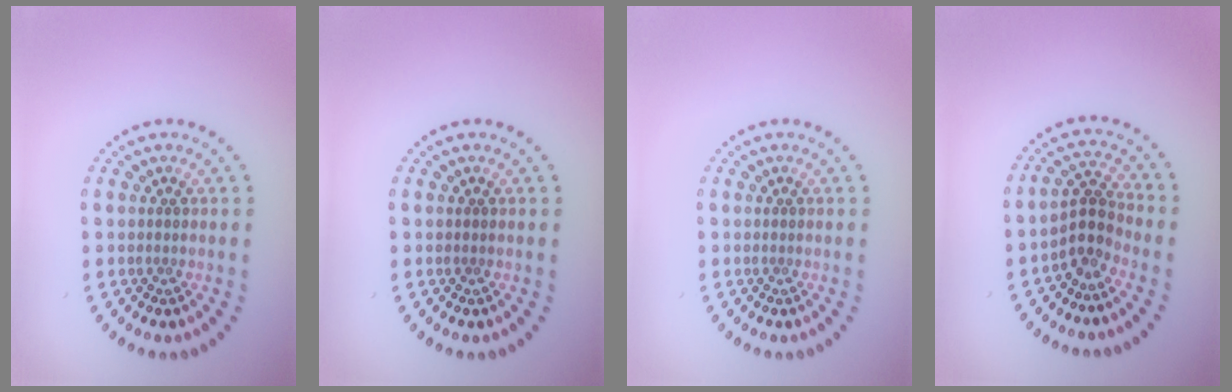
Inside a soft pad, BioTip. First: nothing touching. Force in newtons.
{"total": 0.0}
{"total": 0.0}
{"total": 2.8, "press": 2.0, "slide": 1.9}